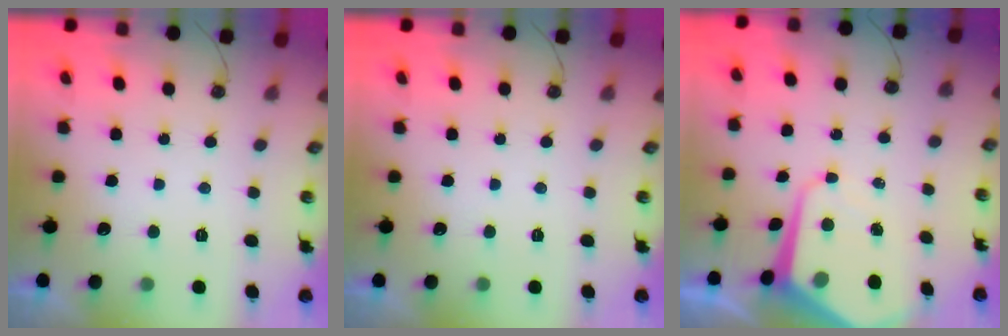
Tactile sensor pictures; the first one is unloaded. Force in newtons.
{"total": 0.0}
{"total": 10.2, "press": 10.2, "slide": 1.0}